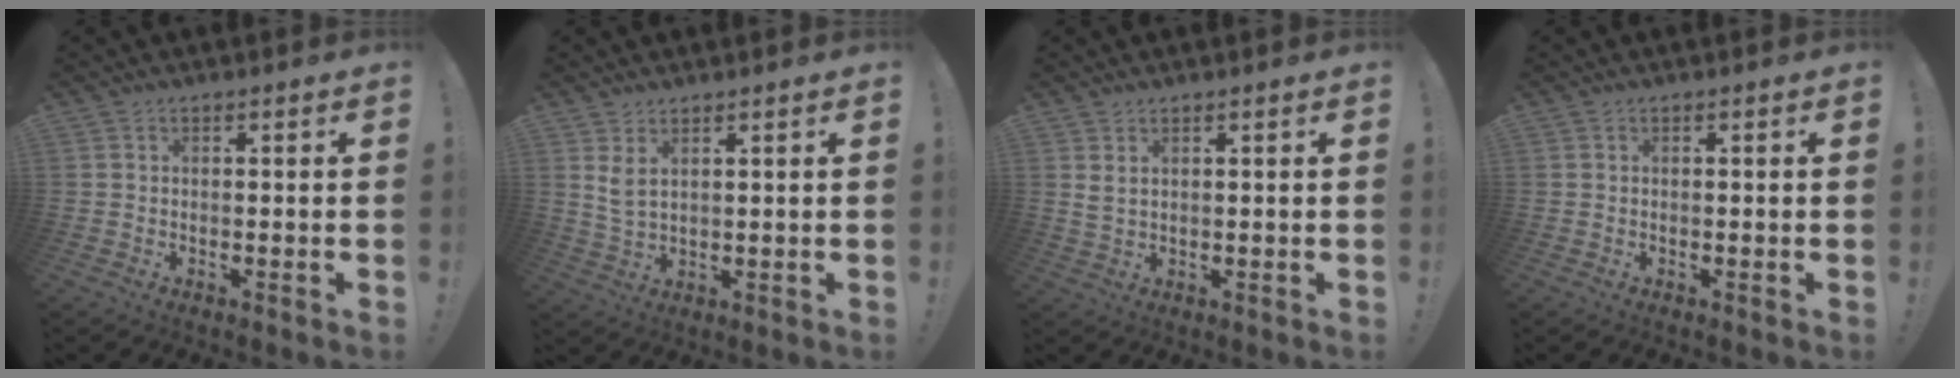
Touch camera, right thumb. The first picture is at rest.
{"total": 4.3, "force": [2.4, 1.6, 3.2], "torque": [-0.056, -0.011, 0.044]}
{"total": 2.4, "force": [1.3, 1.3, 1.5], "torque": [-0.030, 0.000, 0.024]}
{"total": 0.0}